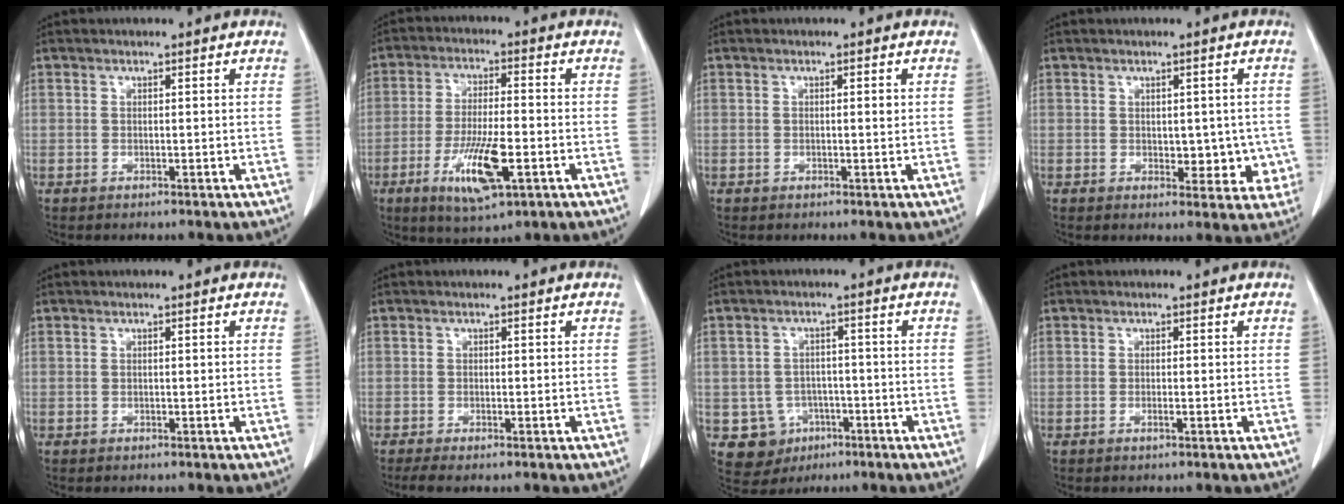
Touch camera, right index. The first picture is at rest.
{"total": 10.4, "force": [-4.1, 2.1, 9.4], "torque": [-0.179, -0.015, -0.068]}
{"total": 0.8, "force": [0.0, 0.1, 0.8], "torque": [-0.012, 0.000, 0.000]}
{"total": 5.5, "force": [-0.6, 3.4, 4.3], "torque": [-0.033, 0.005, -0.001]}
{"total": 0.0}
{"total": 2.7, "force": [-2.2, 0.3, 1.6], "torque": [-0.026, -0.007, -0.034]}
{"total": 6.2, "force": [-2.2, 5.7, 0.9], "torque": [-0.013, 0.011, -0.021]}
{"total": 0.7, "force": [-0.4, 0.0, 0.6], "torque": [-0.014, -0.001, -0.007]}